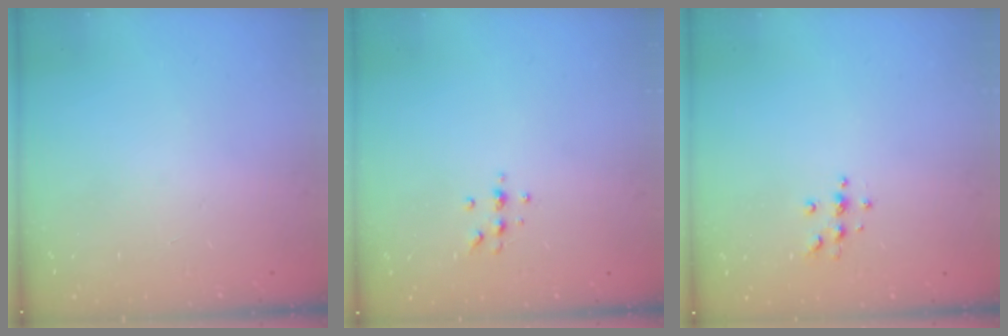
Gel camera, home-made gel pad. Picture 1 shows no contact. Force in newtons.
{"total": 4.0, "press": 3.8, "slide": 1.2}
{"total": 4.7, "press": 4.6, "slide": 0.5}